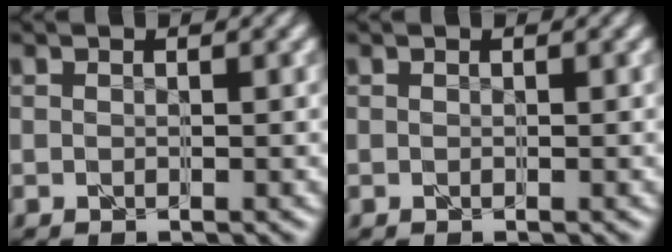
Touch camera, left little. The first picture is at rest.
{"total": 0.0}